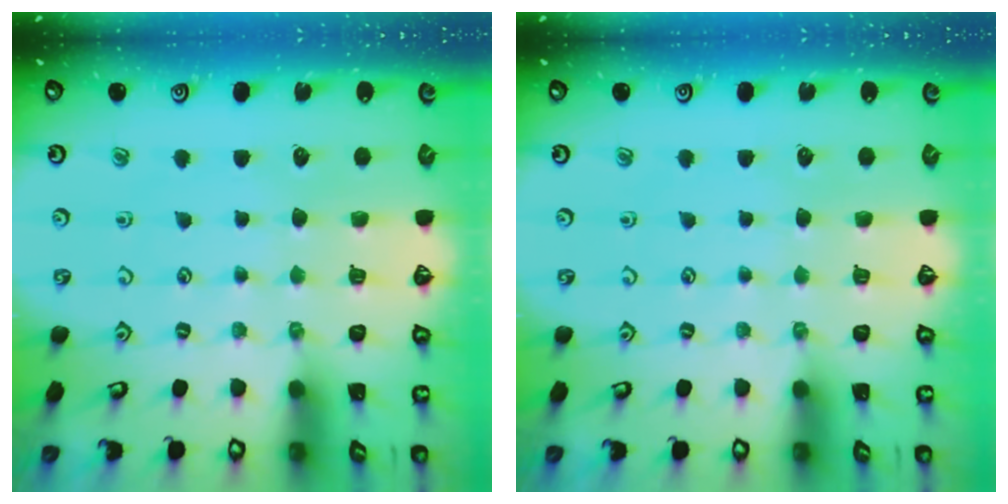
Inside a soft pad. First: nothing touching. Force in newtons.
{"total": 0.0}